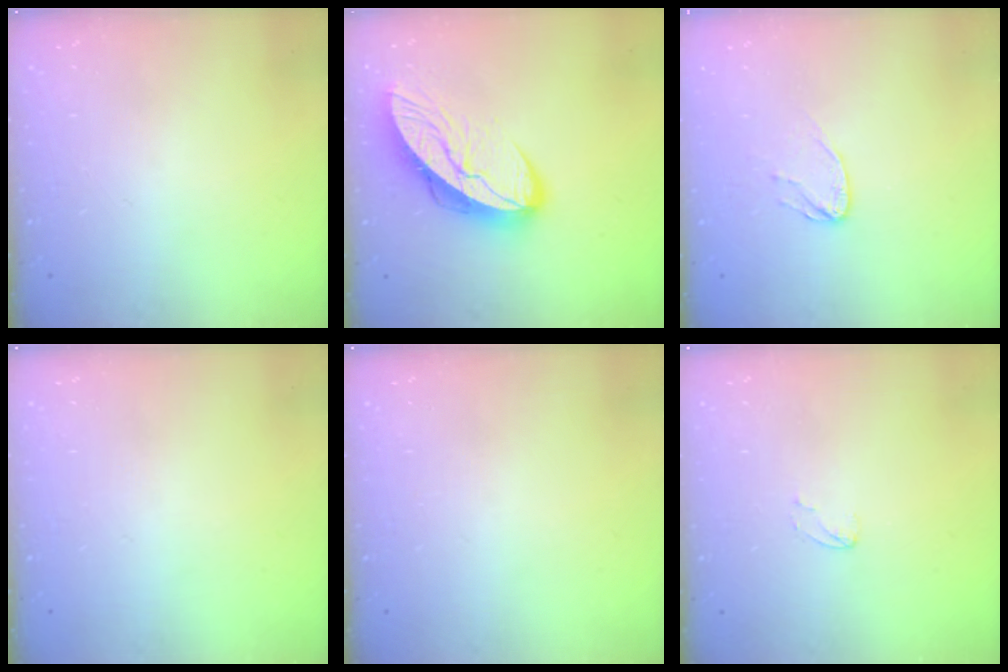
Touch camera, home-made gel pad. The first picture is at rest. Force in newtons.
{"total": 12.9, "press": 12.9, "slide": 1.2}
{"total": 5.6, "press": 5.6, "slide": 0.5}
{"total": 0.0}
{"total": 0.0}
{"total": 2.8, "press": 2.8, "slide": 0.3}